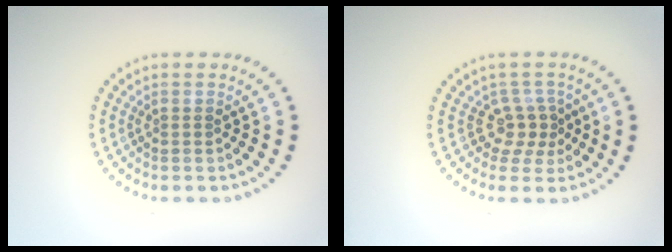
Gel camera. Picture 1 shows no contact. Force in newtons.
{"total": 2.5, "press": 1.7, "slide": 1.8}